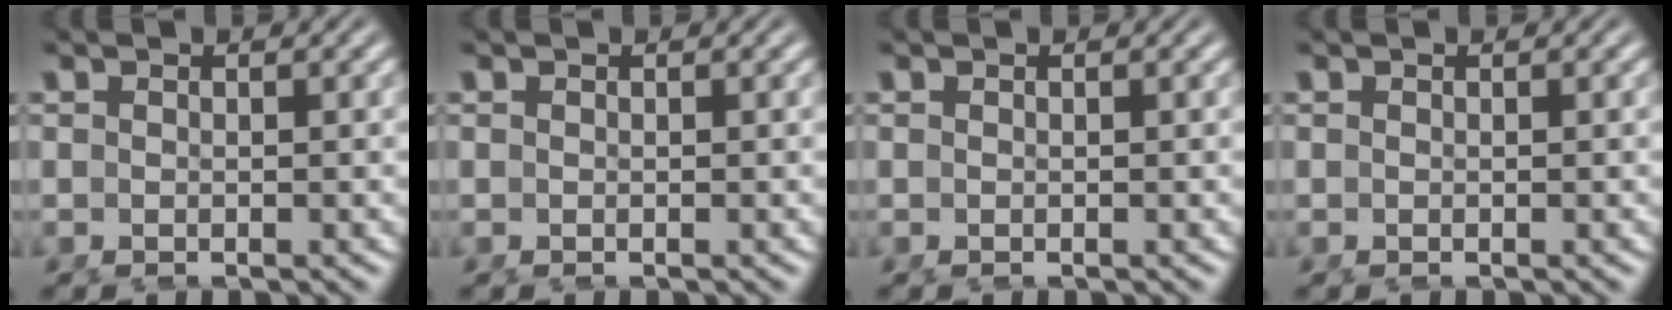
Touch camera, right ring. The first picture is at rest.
{"total": 0.0}
{"total": 0.0}
{"total": 0.0}